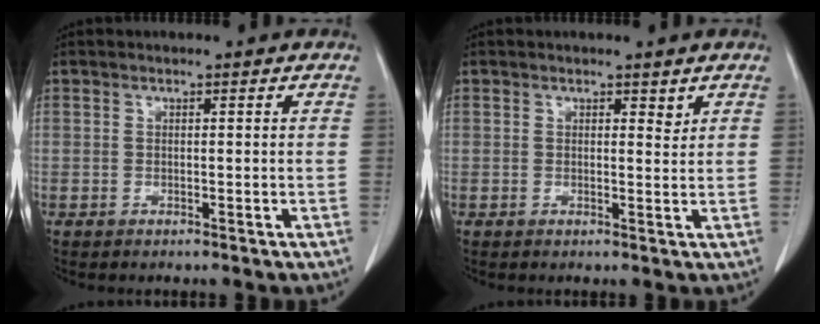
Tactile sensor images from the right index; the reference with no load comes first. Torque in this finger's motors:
{"motor_torque": [-0.08, 0.01, 0.04, -0.01]}